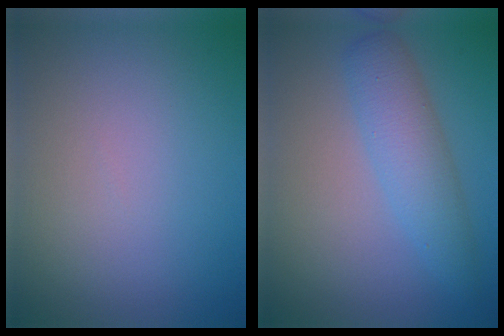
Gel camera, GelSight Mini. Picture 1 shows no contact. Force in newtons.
{"total": 3.9, "press": 3.9, "slide": 0.1}